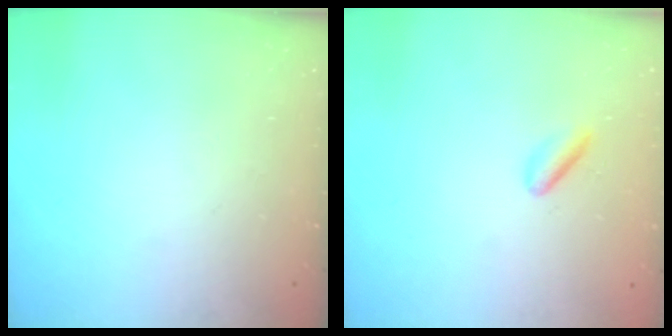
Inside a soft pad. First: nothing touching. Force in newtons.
{"total": 3.0, "press": 2.8, "slide": 1.0}